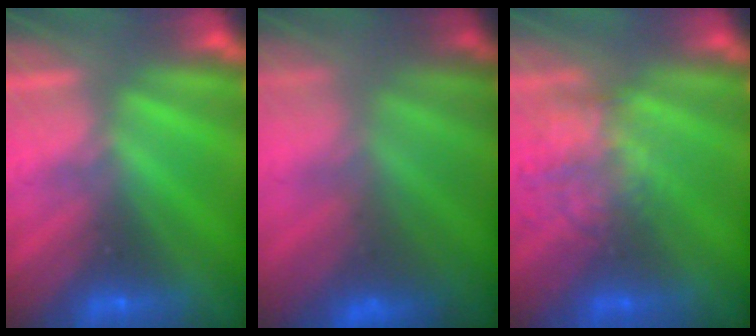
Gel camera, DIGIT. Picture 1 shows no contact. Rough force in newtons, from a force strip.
{"total": 3.6}
{"total": 2.1}